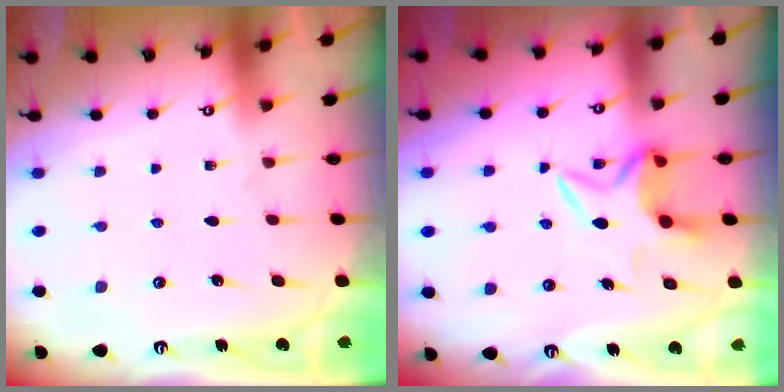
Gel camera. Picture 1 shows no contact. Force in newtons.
{"total": 6.5, "press": 6.5, "slide": 0.7}